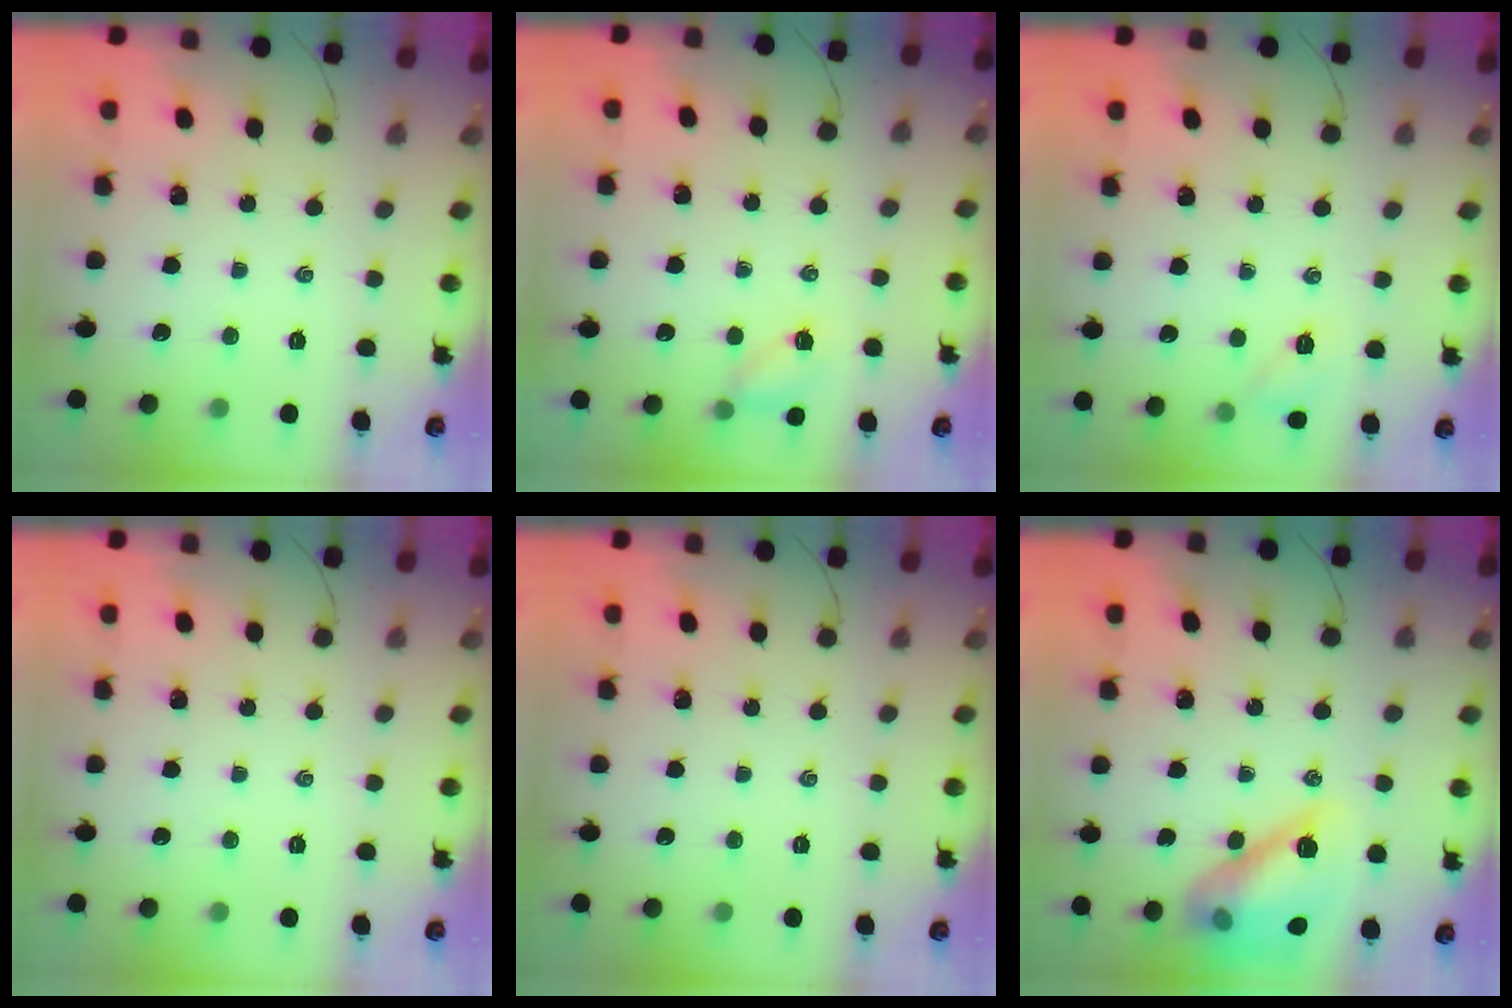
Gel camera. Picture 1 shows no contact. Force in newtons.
{"total": 5.9, "press": 5.7, "slide": 1.6}
{"total": 6.8, "press": 6.7, "slide": 1.3}
{"total": 0.0}
{"total": 0.0}
{"total": 15.1, "press": 14.9, "slide": 2.1}